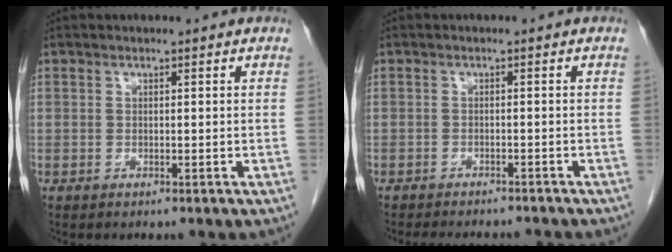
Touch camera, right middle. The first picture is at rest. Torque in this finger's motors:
{"motor_torque": [0.05, -0.05, 0.01, 0.00]}